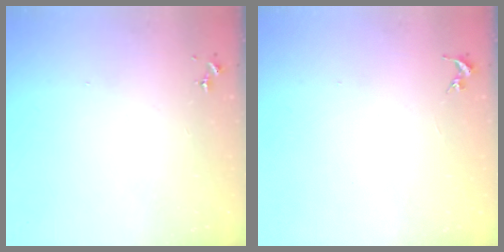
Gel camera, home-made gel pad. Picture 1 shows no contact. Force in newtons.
{"total": 0.0}